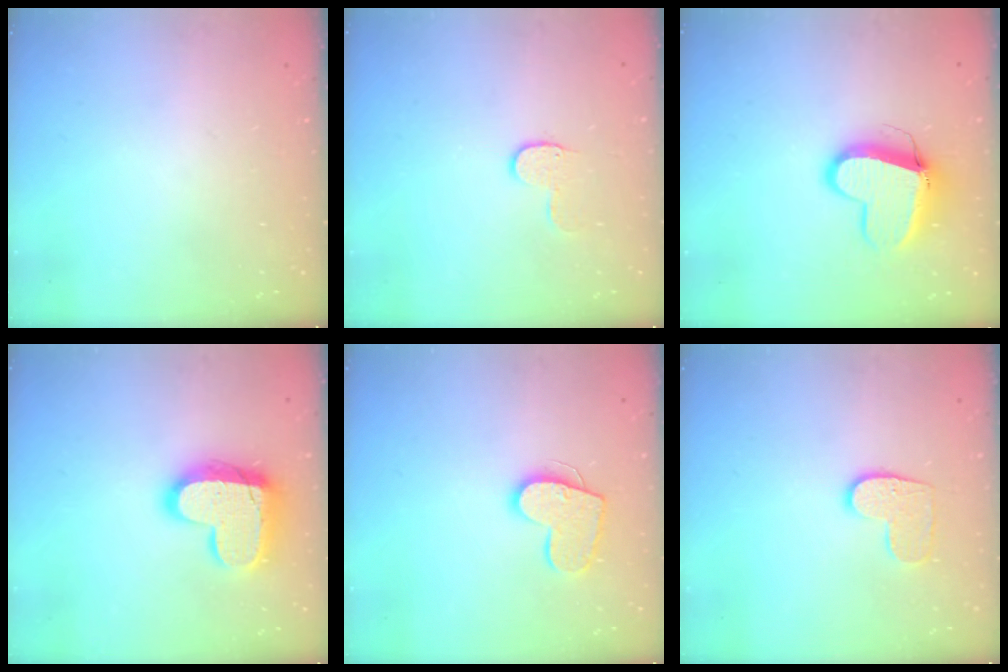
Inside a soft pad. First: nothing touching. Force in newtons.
{"total": 6.0, "press": 6.0, "slide": 0.6}
{"total": 11.6, "press": 11.6, "slide": 1.2}
{"total": 17.1, "press": 17.0, "slide": 1.2}
{"total": 12.4, "press": 12.4, "slide": 0.7}
{"total": 8.4, "press": 8.4, "slide": 0.4}